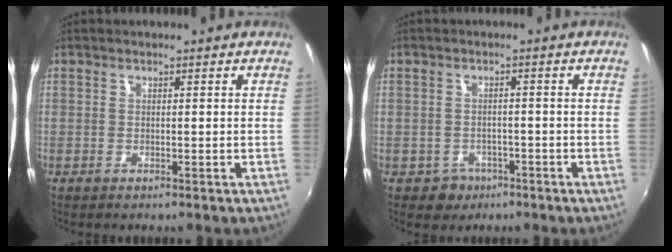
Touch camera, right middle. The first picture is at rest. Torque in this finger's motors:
{"motor_torque": [0.15, -0.26, -0.01, 0.00]}